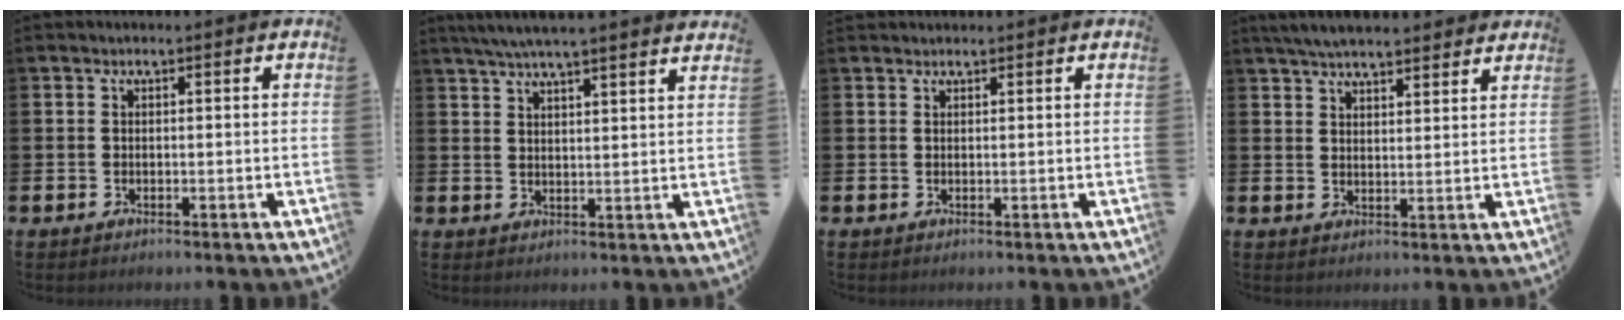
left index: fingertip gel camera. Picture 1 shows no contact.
{"total": 5.3, "force": [5.1, -0.3, 1.6], "torque": [-0.051, -0.016, 0.093]}
{"total": 0.9, "force": [0.9, 0.1, -0.1], "torque": [0.010, -0.001, 0.015]}
{"total": 5.3, "force": [5.1, 0.7, 1.2], "torque": [-0.031, -0.018, 0.092]}